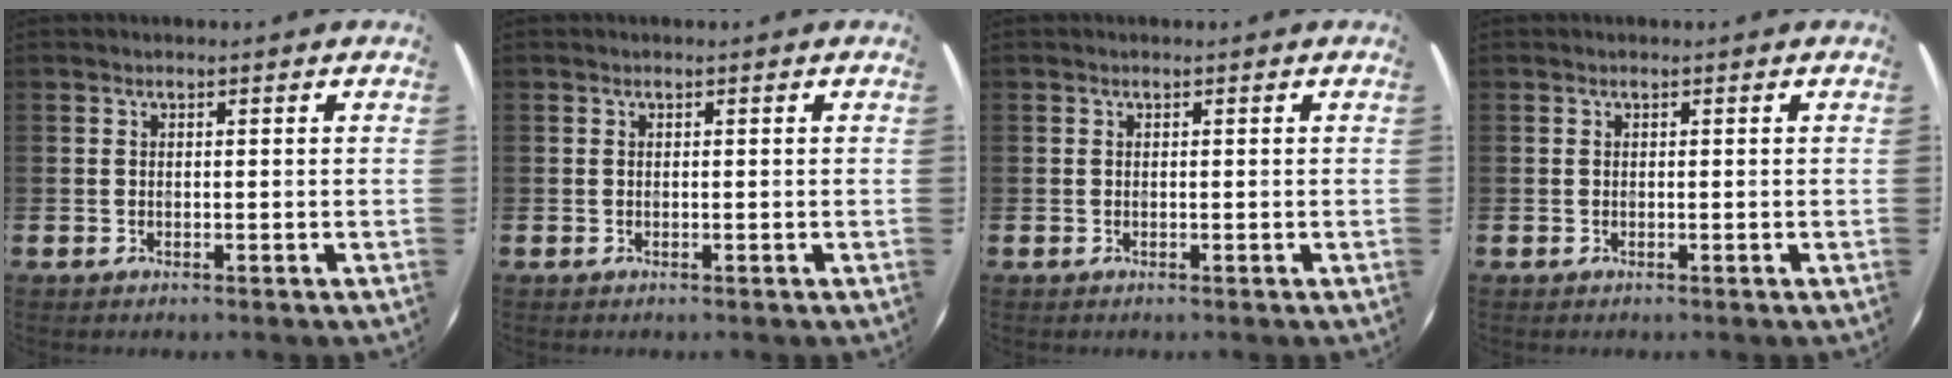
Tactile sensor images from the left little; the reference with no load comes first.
{"total": 0.0}
{"total": 0.0}
{"total": 0.0}